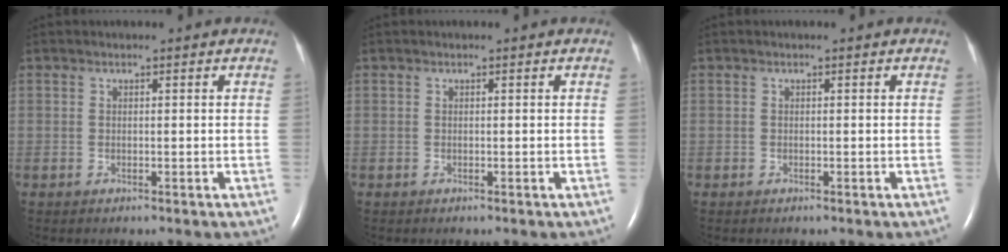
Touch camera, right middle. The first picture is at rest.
{"total": 0.0}
{"total": 0.0}